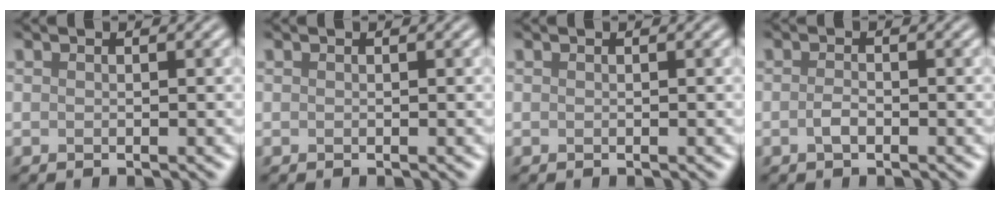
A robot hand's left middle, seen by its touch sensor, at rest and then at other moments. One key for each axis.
{"total": 0.0}
{"total": 0.0}
{"total": 1.2, "fx": -0.5, "fy": 0.5, "fz": 0.9, "tx": -0.023, "ty": 0.001, "tz": -0.012}